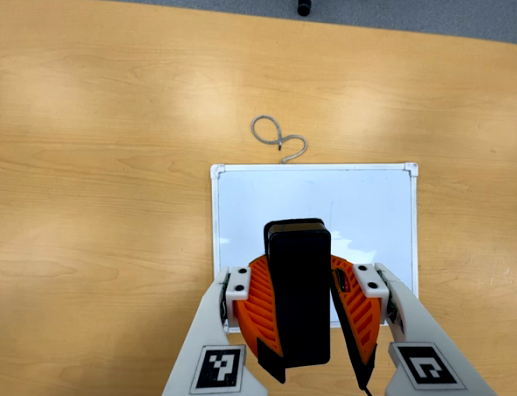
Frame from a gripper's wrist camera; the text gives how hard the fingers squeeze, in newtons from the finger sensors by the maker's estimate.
{"total": 9.2, "left": 9.7, "right": 8.8}